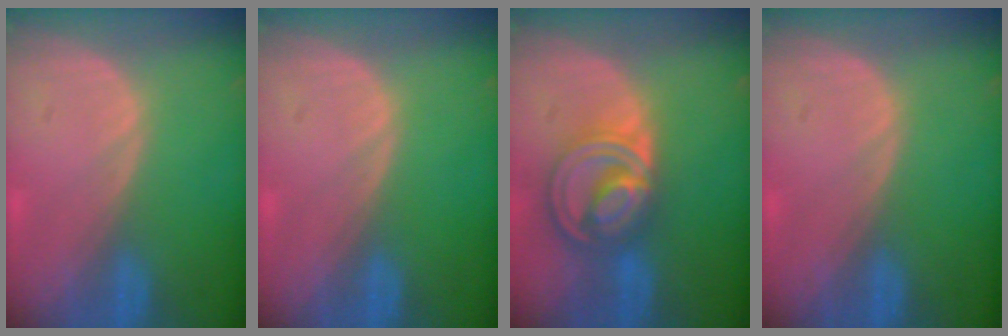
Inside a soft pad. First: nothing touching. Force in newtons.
{"total": 0.0}
{"total": 8.7, "press": 7.4, "slide": 4.6}
{"total": 0.0}